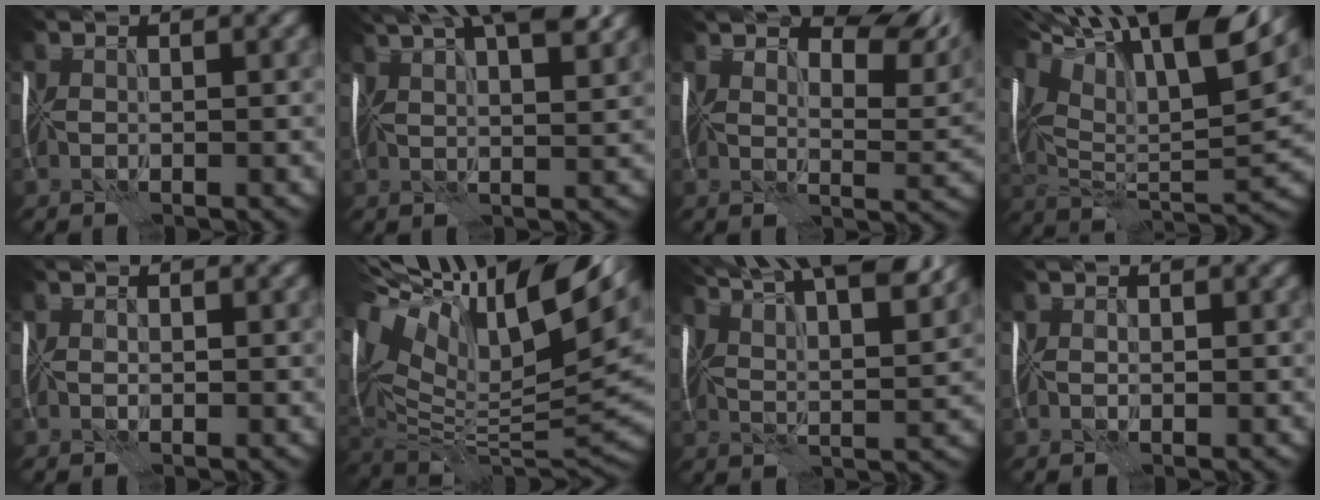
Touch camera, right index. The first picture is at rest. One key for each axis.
{"total": 11.6, "fx": 7.1, "fy": 4.0, "fz": 8.3, "tx": -0.108, "ty": 0.036, "tz": 0.075}
{"total": 11.5, "fx": 7.6, "fy": 4.5, "fz": 7.4, "tx": -0.100, "ty": 0.015, "tz": 0.096}
{"total": 16.8, "fx": 9.0, "fy": 5.7, "fz": 12.9, "tx": -0.247, "ty": 0.035, "tz": 0.151}
{"total": 1.1, "fx": 0.1, "fy": 0.9, "fz": 0.6, "tx": -0.009, "ty": 0.004, "tz": -0.004}
{"total": 16.8, "fx": 6.8, "fy": 6.4, "fz": 14.0, "tx": -0.263, "ty": 0.029, "tz": 0.133}
{"total": 14.0, "fx": 9.1, "fy": 4.1, "fz": 9.8, "tx": -0.149, "ty": 0.031, "tz": 0.105}
{"total": 0.7, "fx": 0.1, "fy": 0.6, "fz": 0.5, "tx": -0.007, "ty": -0.002, "tz": -0.001}